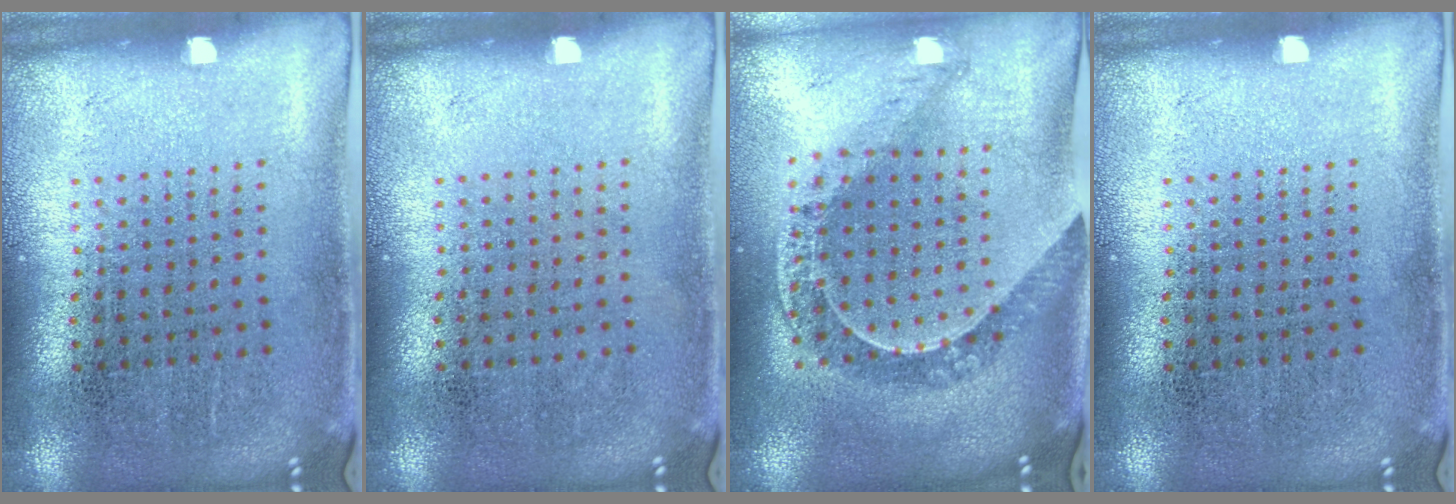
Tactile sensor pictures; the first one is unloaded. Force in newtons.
{"total": 0.0}
{"total": 1.0, "press": 1.0, "slide": 0.1}
{"total": 0.0}